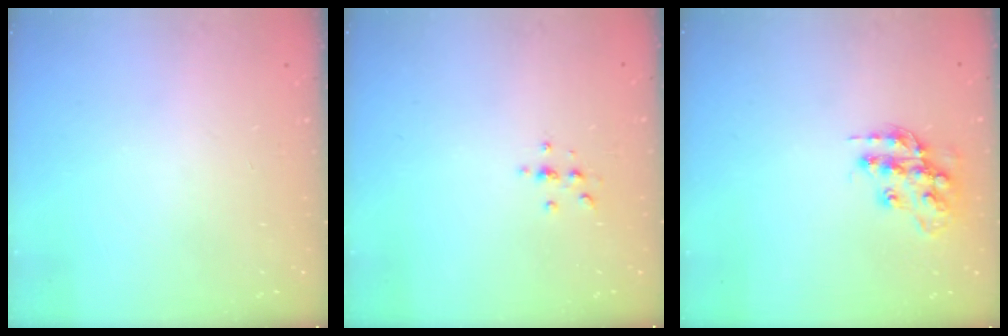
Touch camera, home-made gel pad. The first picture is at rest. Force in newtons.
{"total": 2.2, "press": 2.1, "slide": 0.2}
{"total": 14.2, "press": 14.2, "slide": 0.9}